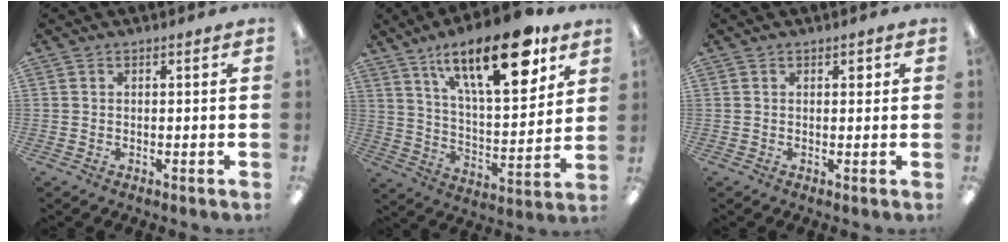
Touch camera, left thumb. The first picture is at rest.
{"total": 22.7, "force": [13.4, 8.4, 16.3], "torque": [-0.246, -0.067, 0.216]}
{"total": 1.6, "force": [0.7, 0.9, 1.2], "torque": [-0.008, -0.003, 0.008]}